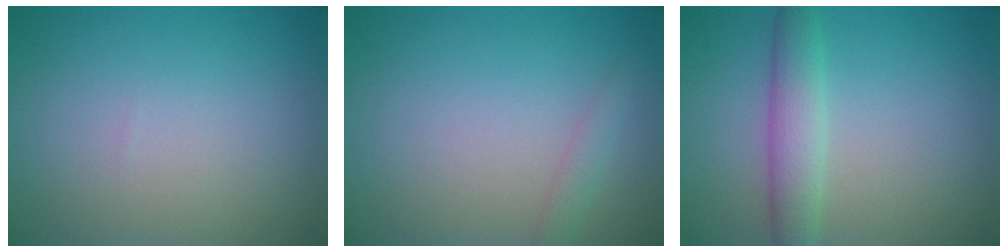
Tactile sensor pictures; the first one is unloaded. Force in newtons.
{"total": 1.2, "press": 1.2, "slide": 0.0}
{"total": 3.2, "press": 3.2, "slide": 0.0}